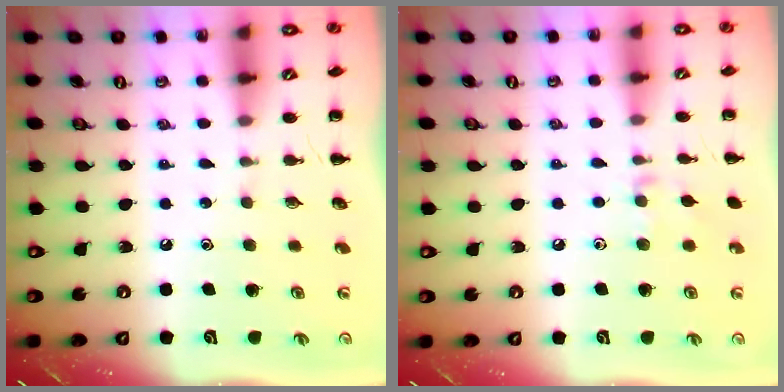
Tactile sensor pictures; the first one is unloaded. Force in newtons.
{"total": 7.5, "press": 7.3, "slide": 1.8}